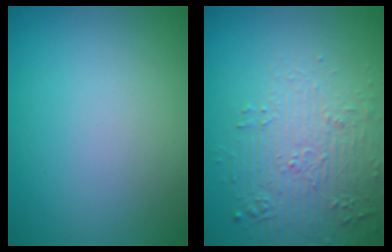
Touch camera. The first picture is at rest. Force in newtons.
{"total": 5.4, "press": 3.8, "slide": 3.8}